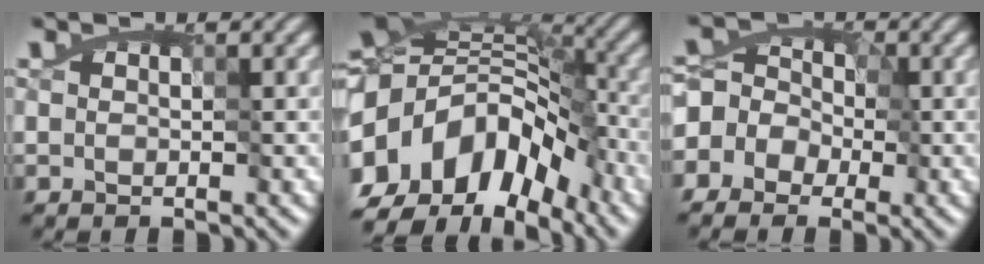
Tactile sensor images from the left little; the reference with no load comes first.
{"total": 16.2, "force": [-8.7, 10.1, 9.3], "torque": [-0.186, 0.002, -0.148]}
{"total": 5.0, "force": [-2.0, 4.5, 0.4], "torque": [-0.012, 0.035, -0.082]}